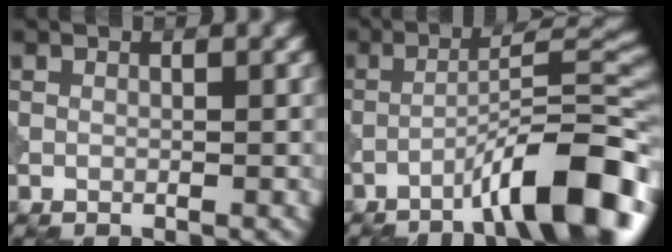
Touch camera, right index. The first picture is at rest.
{"total": 10.0, "force": [-6.0, 1.6, 7.9], "torque": [-0.111, 0.025, -0.096]}